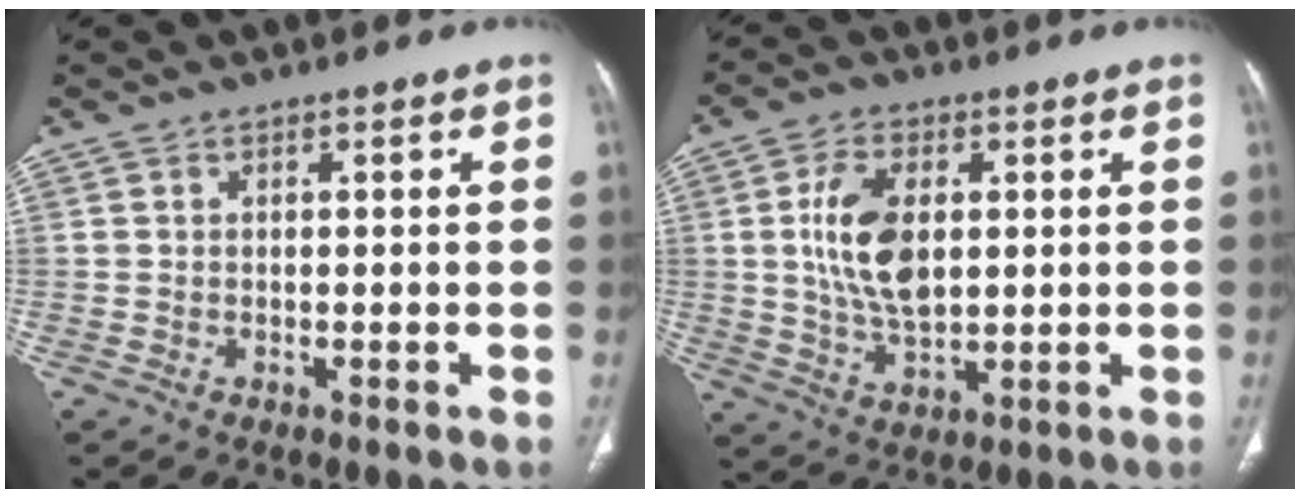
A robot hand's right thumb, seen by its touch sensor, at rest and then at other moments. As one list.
[{"total": 11.4, "force": [1.7, 6.4, 9.3], "torque": [-0.172, -0.008, 0.039]}]